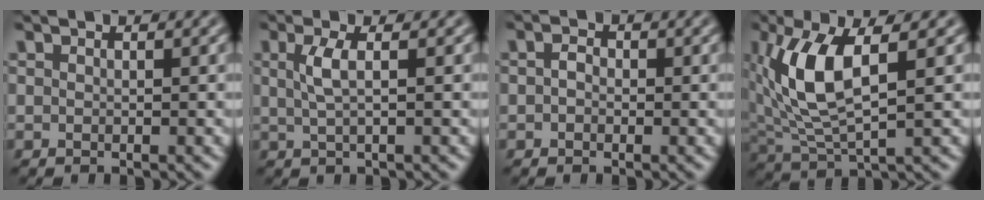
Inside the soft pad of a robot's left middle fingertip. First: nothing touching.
{"total": 2.2, "force": [0.5, 0.6, 2.1], "torque": [-0.044, 0.002, 0.009]}
{"total": 1.3, "force": [0.0, 0.9, 0.8], "torque": [-0.014, 0.001, -0.005]}
{"total": 7.2, "force": [1.7, 3.0, 6.3], "torque": [-0.144, -0.001, 0.034]}